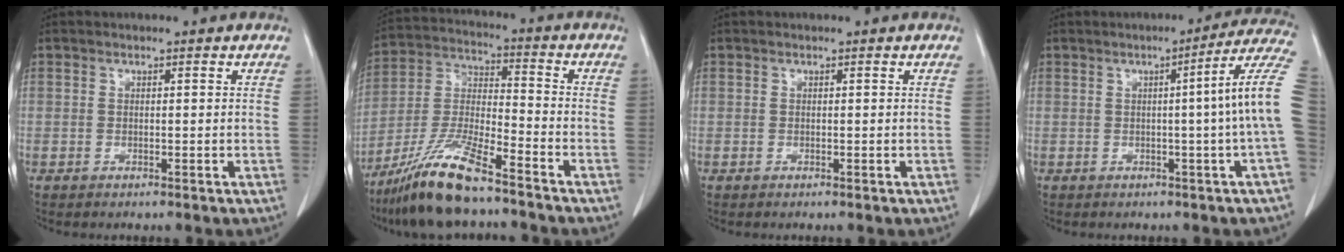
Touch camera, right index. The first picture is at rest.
{"total": 12.8, "force": [-9.7, 1.2, 8.3], "torque": [-0.178, -0.021, -0.182]}
{"total": 0.0}
{"total": 9.7, "force": [0.0, -2.1, 9.5], "torque": [-0.104, 0.010, -0.007]}